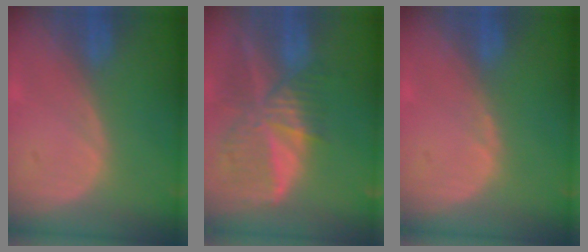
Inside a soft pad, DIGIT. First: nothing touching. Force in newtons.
{"total": 9.3, "press": 8.0, "slide": 4.7}
{"total": 0.6, "press": 0.5, "slide": 0.3}